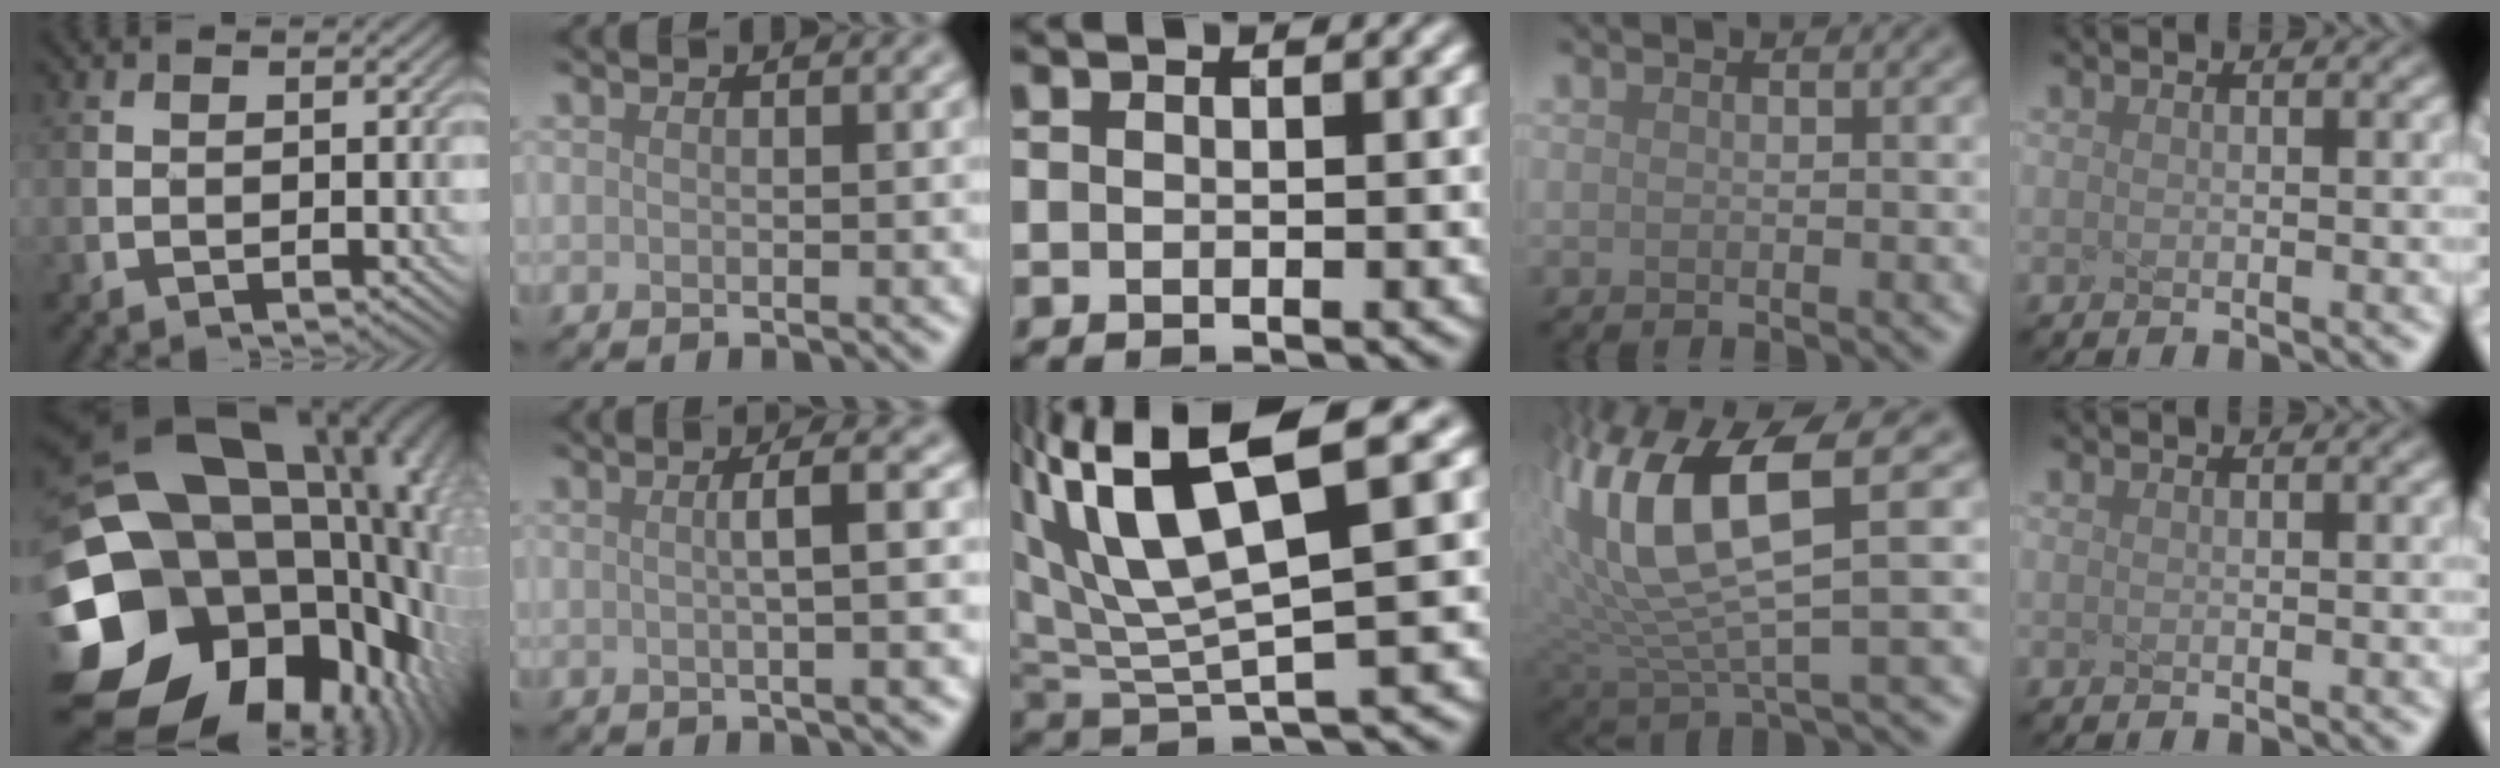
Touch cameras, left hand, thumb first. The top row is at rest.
{"thumb": {"total": 24.3, "force": [-3.1, 18.8, 15.1], "torque": [-0.270, -0.072, -0.058]}, "index": {"total": 4.7, "force": [0.2, 1.4, 4.5], "torque": [-0.045, 0.013, -0.004]}, "middle": {"total": 9.3, "force": [3.8, 2.8, 8.0], "torque": [-0.165, 0.008, 0.075]}, "ring": {"total": 10.9, "force": [2.5, 3.4, 10.1], "torque": [-0.204, 0.006, 0.049]}}